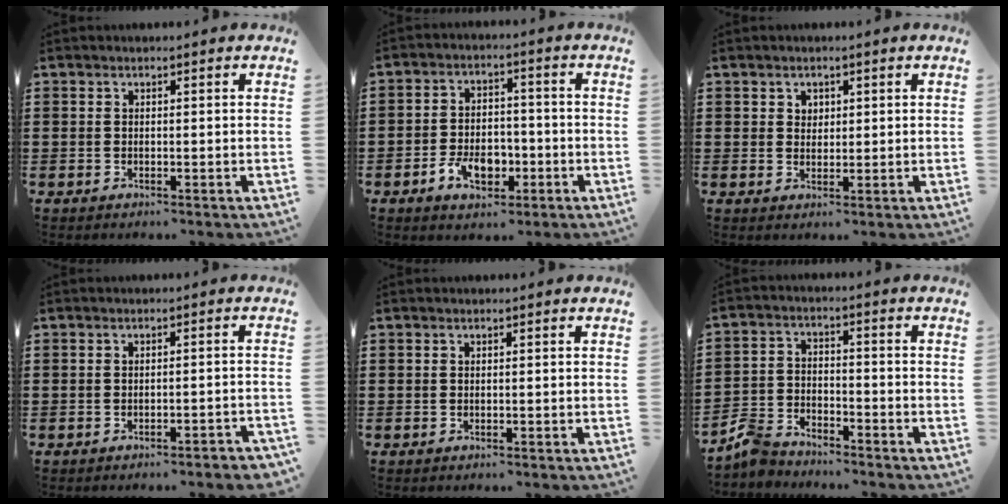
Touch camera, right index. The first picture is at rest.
{"total": 5.8, "force": [-2.5, 3.8, 3.7], "torque": [-0.060, 0.007, -0.045]}
{"total": 1.6, "force": [1.0, 1.3, 0.2], "torque": [-0.007, 0.006, 0.019]}
{"total": 1.4, "force": [-1.3, -0.1, 0.6], "torque": [-0.011, -0.003, -0.026]}
{"total": 0.0}
{"total": 5.3, "force": [-5.0, 1.5, 0.9], "torque": [-0.036, 0.007, -0.106]}